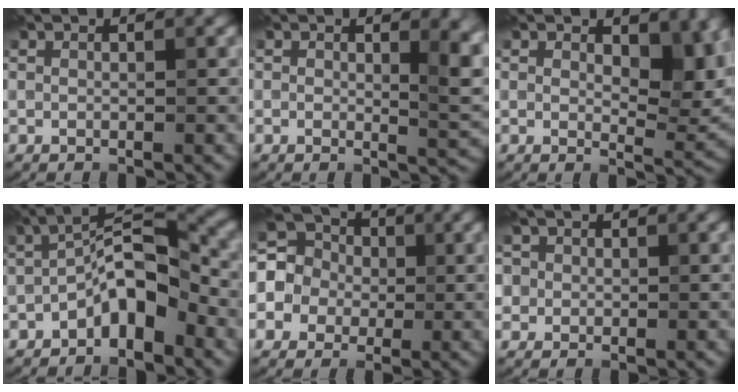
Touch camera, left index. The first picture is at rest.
{"total": 5.2, "force": [0.5, 2.4, 4.6], "torque": [-0.055, 0.003, 0.006]}
{"total": 5.9, "force": [1.7, 3.2, 4.6], "torque": [-0.061, -0.006, 0.029]}
{"total": 5.5, "force": [-2.8, 1.9, 4.3], "torque": [-0.071, 0.029, -0.055]}
{"total": 9.2, "force": [1.0, 8.6, 3.3], "torque": [-0.093, 0.039, -0.026]}
{"total": 4.3, "force": [1.6, 3.7, 1.5], "torque": [-0.026, 0.027, 0.002]}